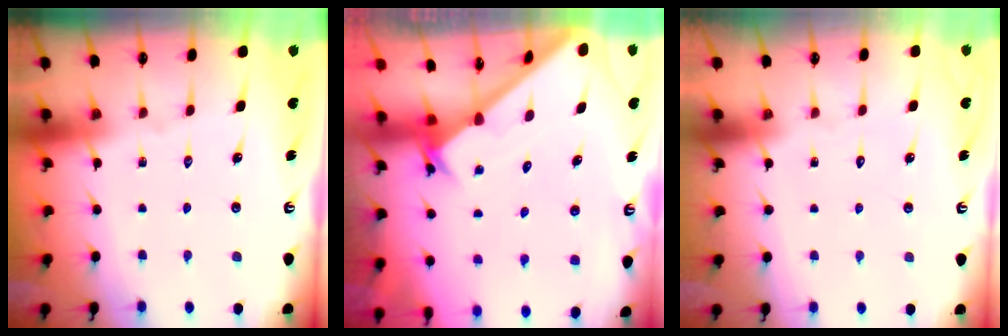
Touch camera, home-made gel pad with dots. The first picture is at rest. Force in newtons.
{"total": 2.5, "press": 2.5, "slide": 0.2}
{"total": 1.6, "press": 1.6, "slide": 0.1}